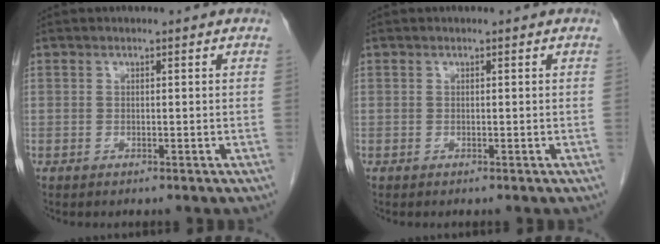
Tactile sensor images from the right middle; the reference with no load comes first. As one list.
[{"total": 0.0}]